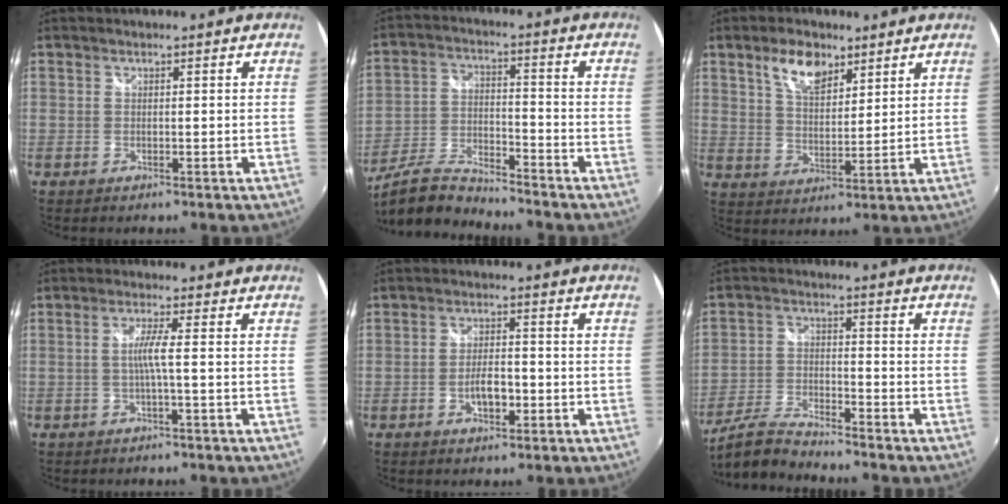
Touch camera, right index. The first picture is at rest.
{"total": 11.8, "force": [-10.8, 1.7, 4.5], "torque": [-0.098, -0.012, -0.207]}
{"total": 7.9, "force": [4.9, 3.8, 4.9], "torque": [-0.085, 0.010, 0.089]}
{"total": 3.2, "force": [-0.6, -0.8, 3.1], "torque": [-0.063, -0.002, -0.010]}
{"total": 4.5, "force": [-1.8, 1.9, 3.7], "torque": [-0.070, -0.001, -0.027]}
{"total": 8.2, "force": [-7.6, 0.8, 2.9], "torque": [-0.071, -0.003, -0.153]}